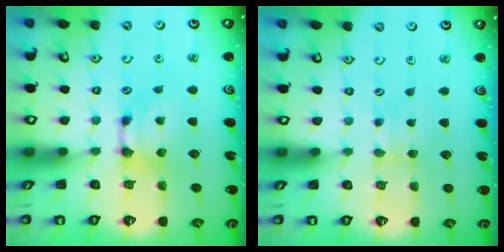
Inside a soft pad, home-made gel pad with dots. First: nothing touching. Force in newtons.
{"total": 1.5, "press": 1.5, "slide": 0.3}